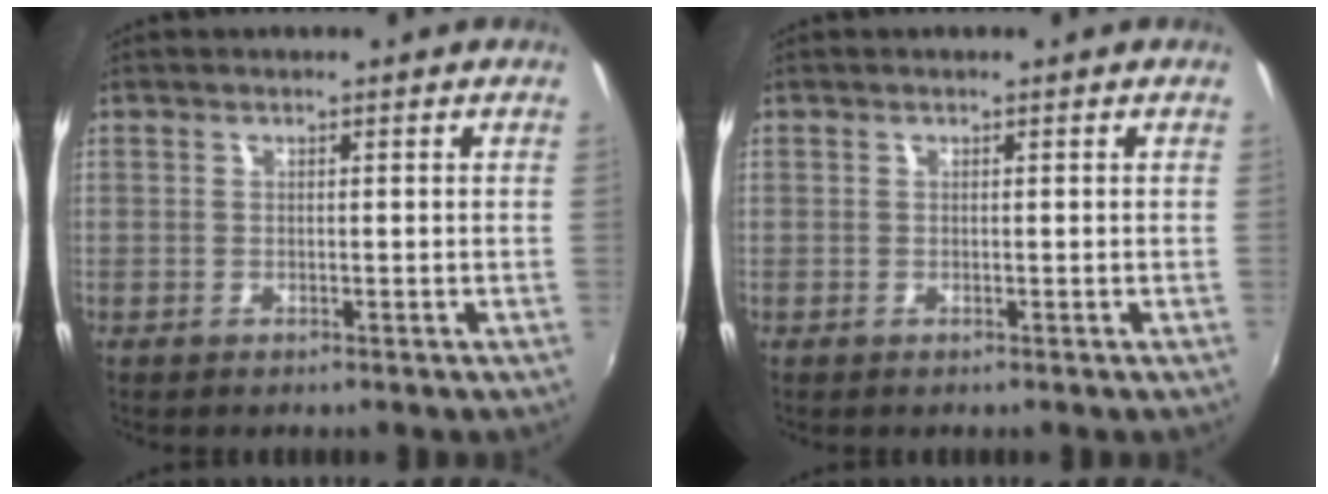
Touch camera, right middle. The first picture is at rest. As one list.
[{"total": 0.0}]